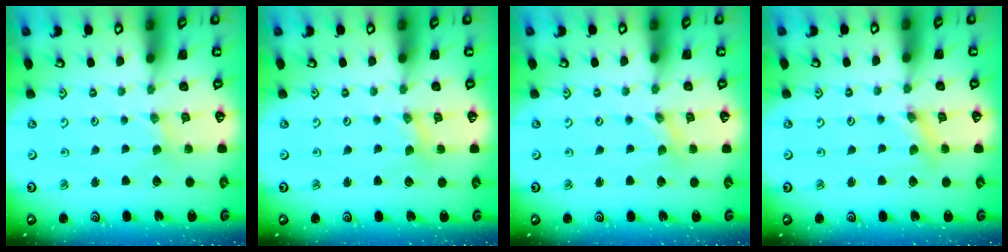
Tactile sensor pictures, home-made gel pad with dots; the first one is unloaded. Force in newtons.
{"total": 0.0}
{"total": 0.0}
{"total": 1.5, "press": 1.4, "slide": 0.3}